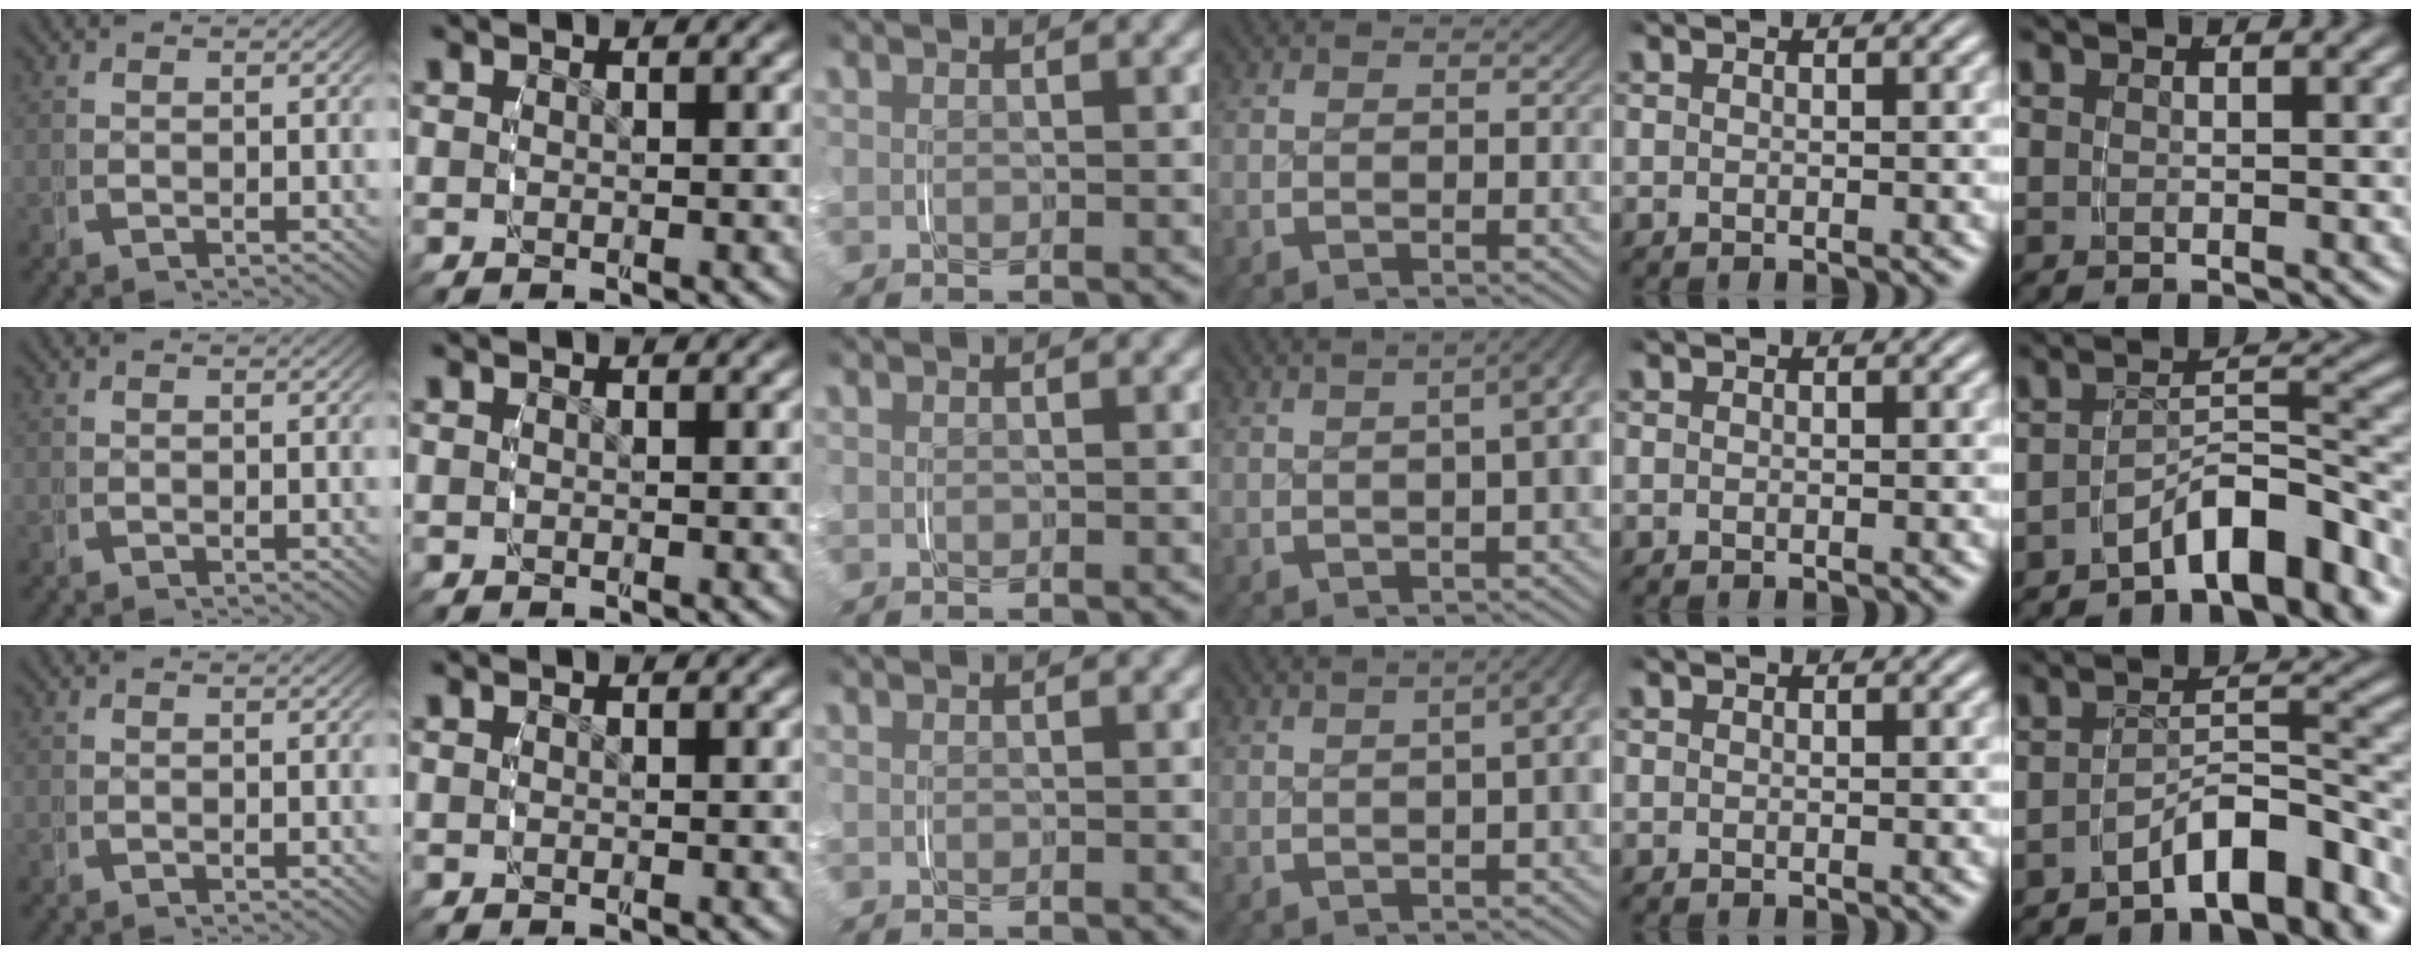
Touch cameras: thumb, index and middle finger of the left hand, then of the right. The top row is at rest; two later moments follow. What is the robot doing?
{"motion": "grasp_and_lifting", "object": "string"}